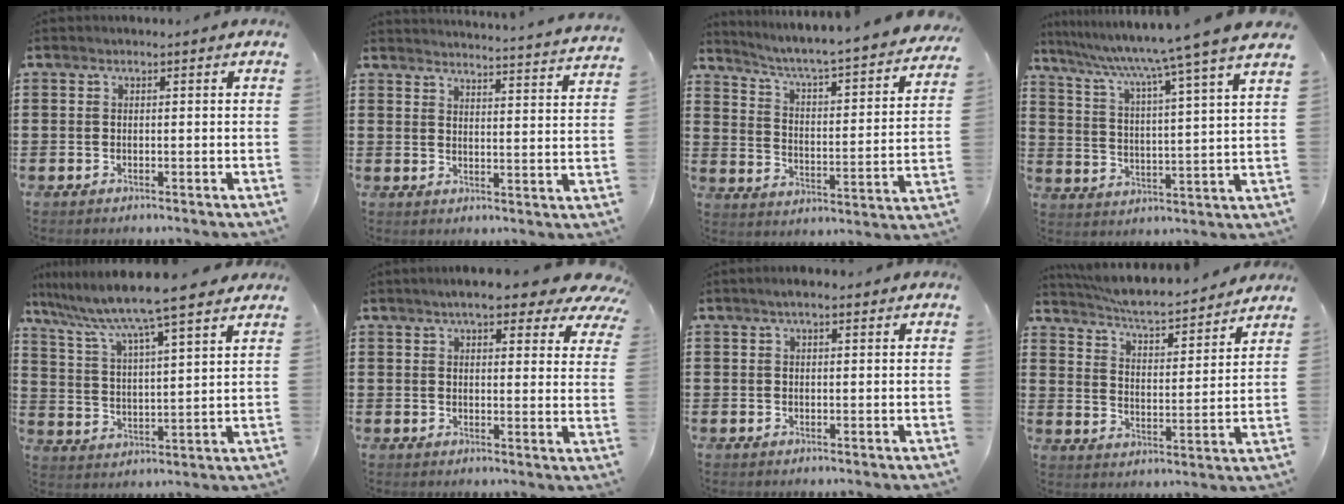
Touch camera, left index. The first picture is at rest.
{"total": 3.6, "force": [3.5, -0.9, 0.2], "torque": [-0.013, -0.036, 0.055]}
{"total": 3.5, "force": [3.0, -0.5, 1.7], "torque": [-0.052, -0.041, 0.035]}
{"total": 7.6, "force": [6.2, -1.9, 3.9], "torque": [-0.101, -0.052, 0.093]}
{"total": 8.6, "force": [7.5, -0.8, 4.1], "torque": [-0.110, -0.045, 0.120]}
{"total": 7.3, "force": [5.7, 1.6, 4.3], "torque": [-0.074, -0.015, 0.097]}
{"total": 1.9, "force": [1.1, 0.5, 1.5], "torque": [-0.029, 0.005, 0.019]}
{"total": 5.3, "force": [5.1, -0.1, 1.5], "torque": [-0.054, -0.040, 0.081]}